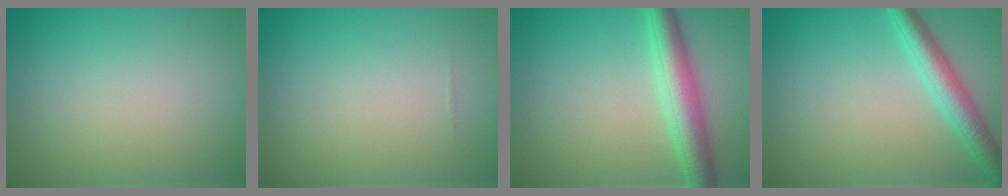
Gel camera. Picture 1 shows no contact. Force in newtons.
{"total": 0.0}
{"total": 4.6, "press": 4.6, "slide": 0.0}
{"total": 3.7, "press": 3.7, "slide": 0.1}